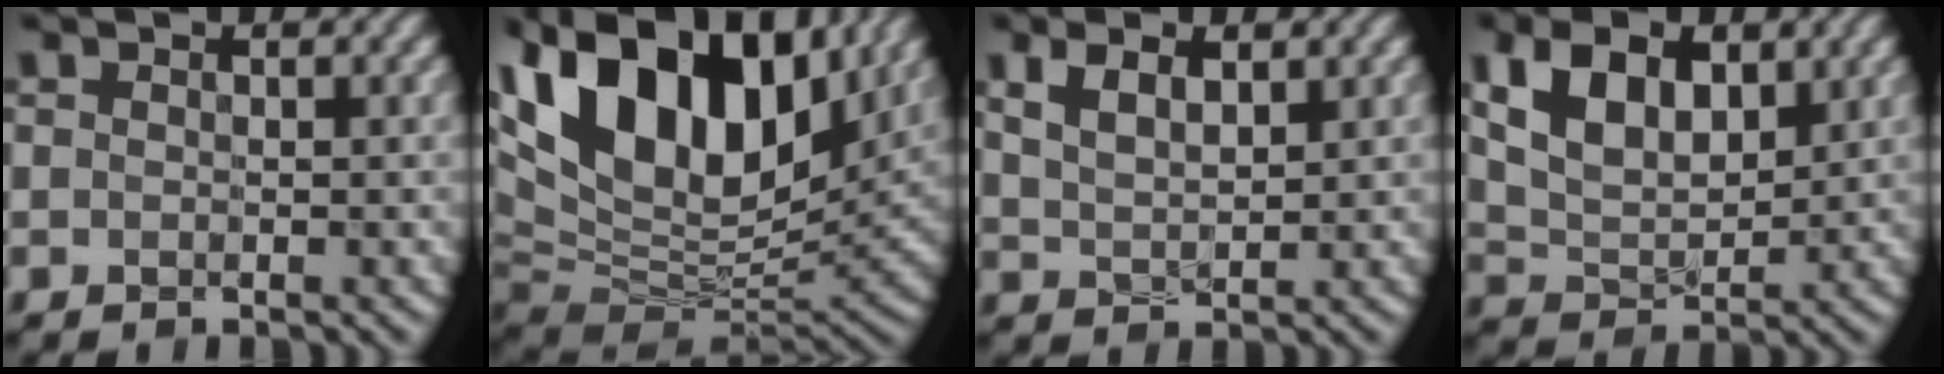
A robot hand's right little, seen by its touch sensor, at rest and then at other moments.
{"total": 17.8, "force": [7.1, 10.7, 12.4], "torque": [-0.240, 0.039, 0.117]}
{"total": 2.7, "force": [0.9, 1.3, 2.1], "torque": [-0.056, -0.003, 0.028]}
{"total": 6.2, "force": [2.0, 3.7, 4.6], "torque": [-0.099, -0.001, 0.042]}